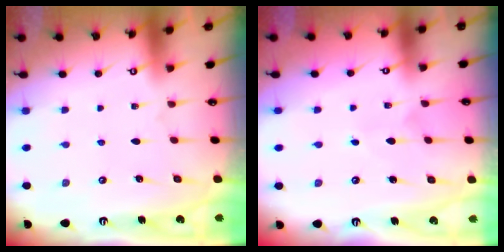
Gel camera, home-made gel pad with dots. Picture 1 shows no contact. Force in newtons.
{"total": 3.8, "press": 3.8, "slide": 0.3}